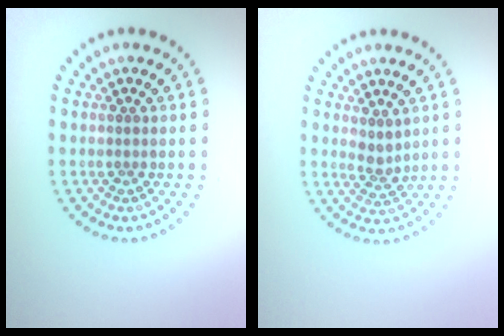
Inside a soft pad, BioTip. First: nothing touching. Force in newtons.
{"total": 1.7, "press": 1.4, "slide": 1.1}